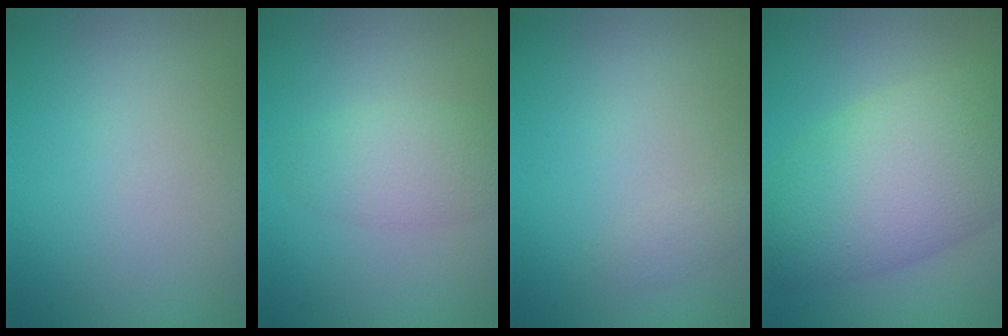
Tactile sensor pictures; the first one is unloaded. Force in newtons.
{"total": 2.8, "press": 2.8, "slide": 0.2}
{"total": 0.7, "press": 0.7, "slide": 0.0}
{"total": 9.4, "press": 9.4, "slide": 0.2}